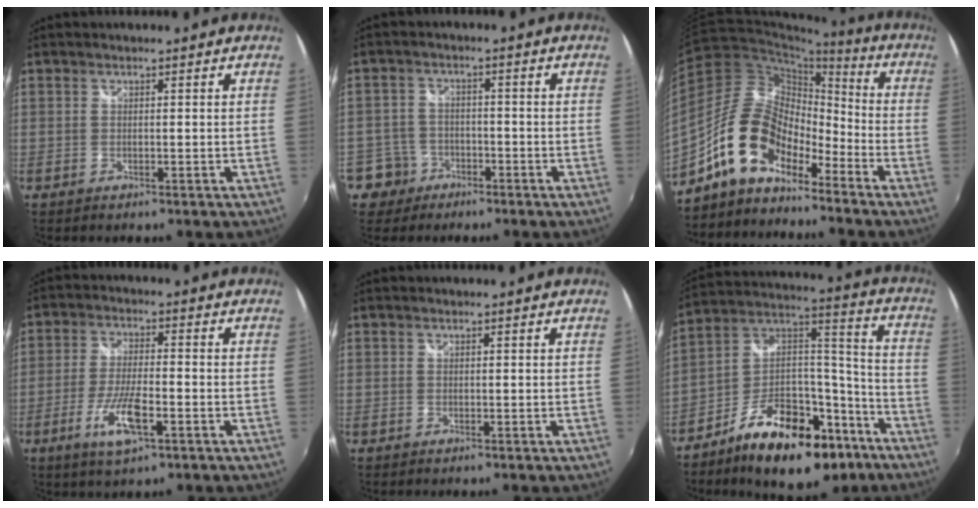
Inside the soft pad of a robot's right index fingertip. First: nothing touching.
{"total": 5.8, "force": [-3.2, 4.9, 0.3], "torque": [-0.017, 0.017, -0.061]}
{"total": 13.9, "force": [-9.7, 6.7, 7.4], "torque": [-0.135, 0.019, -0.188]}
{"total": 8.7, "force": [-3.9, 2.2, 7.5], "torque": [-0.158, -0.010, -0.074]}
{"total": 0.0}
{"total": 22.3, "force": [-13.8, 10.7, 13.9], "torque": [-0.228, 0.043, -0.208]}